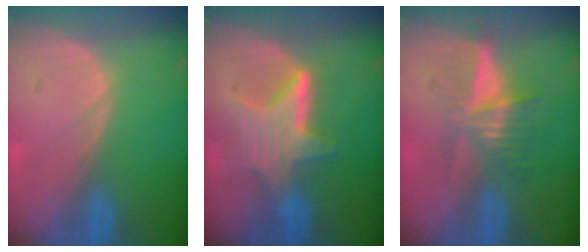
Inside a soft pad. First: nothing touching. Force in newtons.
{"total": 6.3, "press": 6.3, "slide": 0.5}
{"total": 6.2, "press": 5.4, "slide": 3.0}